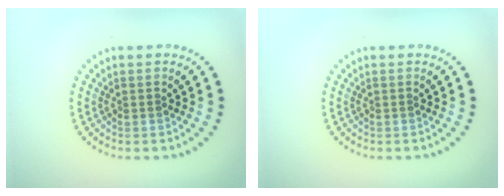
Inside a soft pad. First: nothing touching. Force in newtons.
{"total": 0.0}